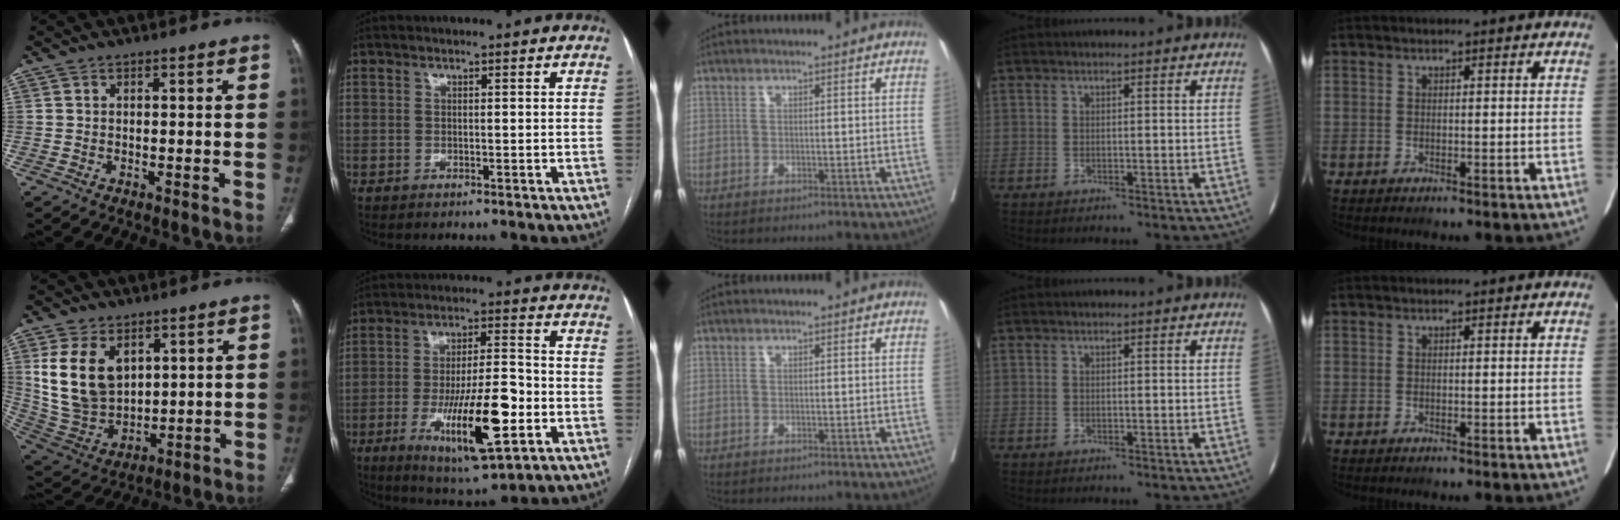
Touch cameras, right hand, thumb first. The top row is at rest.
{"thumb": {"total": 14.5, "force": [4.8, 9.8, 9.6], "torque": [-0.163, -0.017, 0.117]}, "index": {"total": 15.9, "force": [-4.9, 3.3, 14.8], "torque": [-0.257, -0.010, -0.072]}}